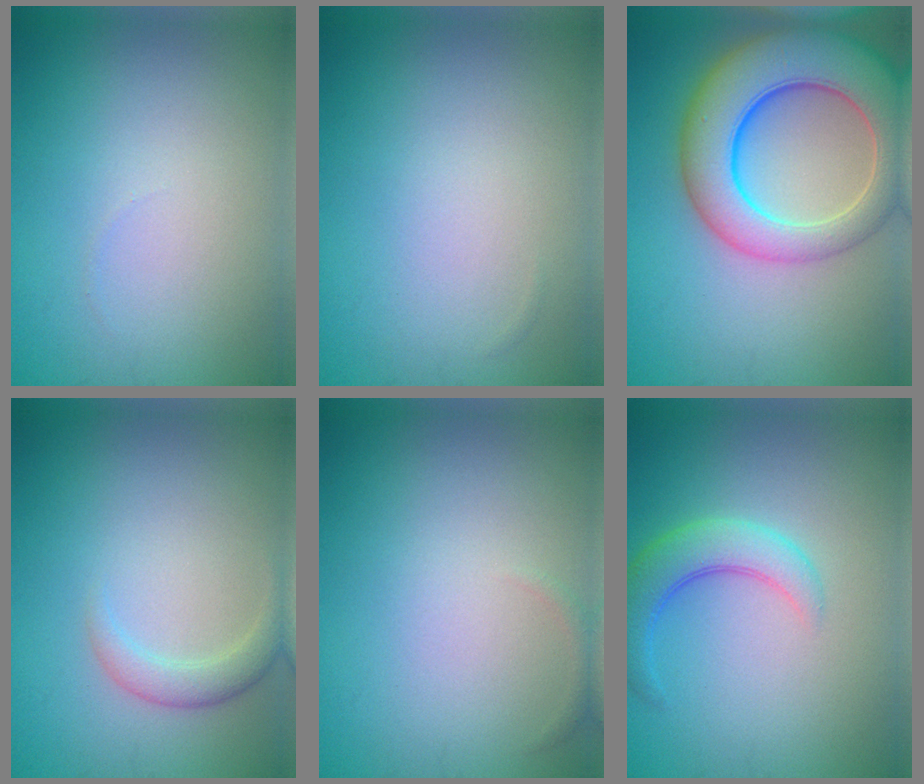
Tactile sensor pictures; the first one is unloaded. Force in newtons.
{"total": 0.0}
{"total": 10.5, "press": 10.5, "slide": 0.5}
{"total": 2.0, "press": 2.0, "slide": 0.1}
{"total": 0.6, "press": 0.6, "slide": 0.1}
{"total": 4.0, "press": 3.9, "slide": 0.2}